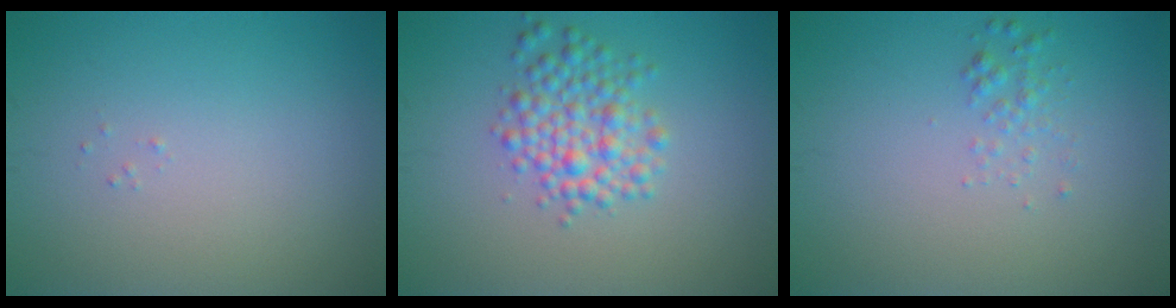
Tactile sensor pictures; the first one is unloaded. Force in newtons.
{"total": 3.7, "press": 3.7, "slide": 0.1}
{"total": 1.1, "press": 1.1, "slide": 0.0}